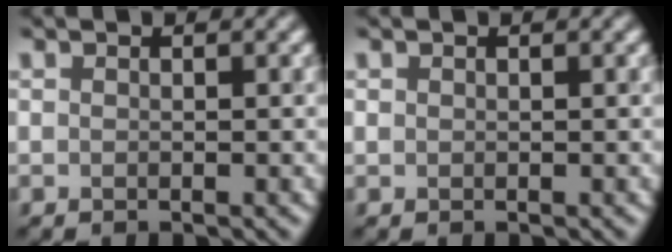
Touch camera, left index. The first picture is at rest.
{"total": 0.0}